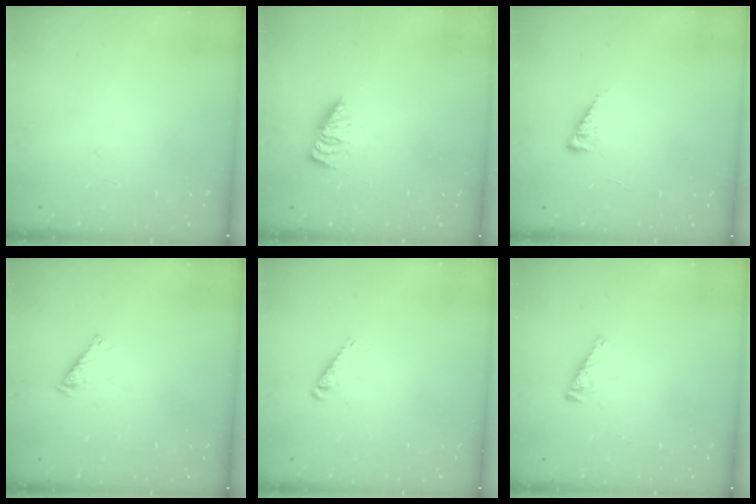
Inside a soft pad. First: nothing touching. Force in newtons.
{"total": 2.5, "press": 2.5, "slide": 0.3}
{"total": 5.2, "press": 5.2, "slide": 0.5}
{"total": 3.2, "press": 3.2, "slide": 0.3}
{"total": 3.2, "press": 3.1, "slide": 0.5}
{"total": 4.8, "press": 4.8, "slide": 0.4}